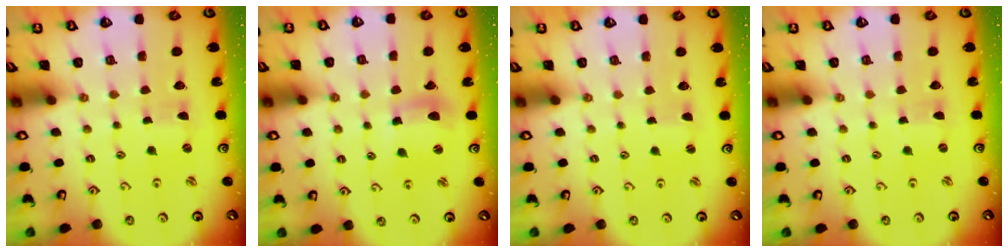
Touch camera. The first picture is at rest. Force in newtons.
{"total": 9.9, "press": 9.8, "slide": 1.1}
{"total": 0.0}
{"total": 0.0}